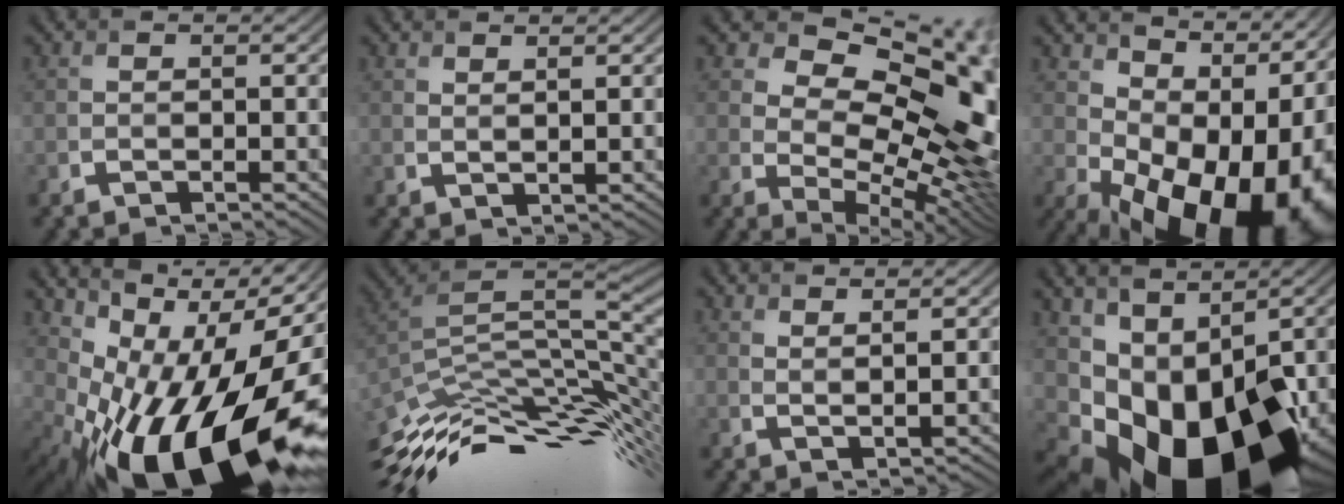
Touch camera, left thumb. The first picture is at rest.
{"total": 1.5, "force": [1.5, 0.0, 0.3], "torque": [-0.003, -0.002, 0.029]}
{"total": 15.5, "force": [5.4, 8.6, 11.7], "torque": [-0.175, 0.019, 0.077]}
{"total": 17.3, "force": [-0.5, 10.3, 13.9], "torque": [-0.145, -0.011, 0.024]}
{"total": 18.0, "force": [-4.4, 8.3, 15.4], "torque": [-0.234, 0.007, -0.089]}
{"total": 12.4, "force": [-5.8, 3.9, 10.2], "torque": [-0.212, -0.002, -0.108]}
{"total": 3.0, "force": [2.6, 0.3, 1.4], "torque": [-0.013, -0.011, 0.048]}
{"total": 14.9, "force": [-1.0, 9.7, 11.2], "torque": [-0.196, -0.035, 0.020]}